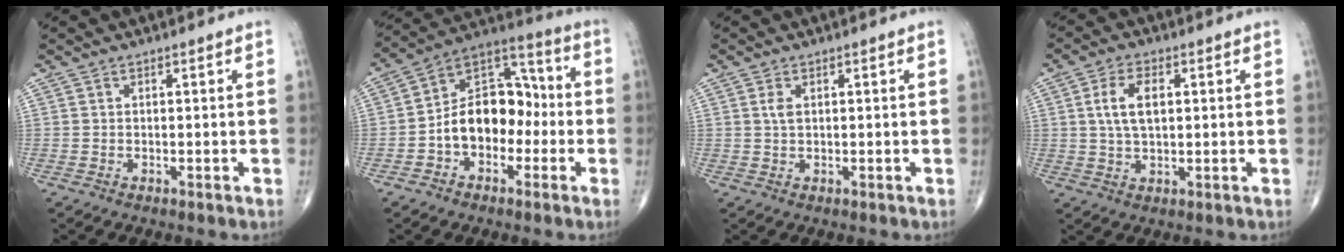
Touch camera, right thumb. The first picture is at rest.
{"total": 14.6, "force": [-2.7, 10.0, 10.2], "torque": [-0.132, 0.052, -0.056]}
{"total": 1.8, "force": [0.6, 0.9, 1.4], "torque": [-0.032, 0.004, 0.013]}
{"total": 6.9, "force": [1.4, 3.7, 5.7], "torque": [-0.109, 0.003, 0.026]}